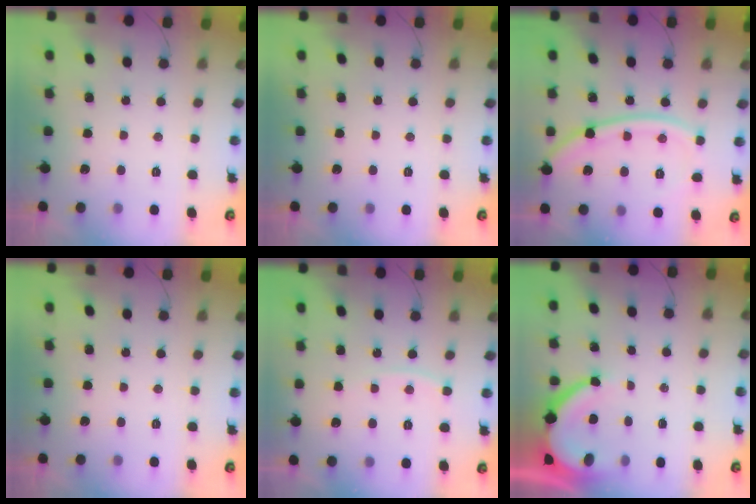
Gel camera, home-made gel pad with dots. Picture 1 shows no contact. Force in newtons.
{"total": 0.0}
{"total": 14.0, "press": 13.9, "slide": 1.1}
{"total": 0.0}
{"total": 5.7, "press": 5.6, "slide": 0.6}
{"total": 7.7, "press": 7.7, "slide": 0.9}